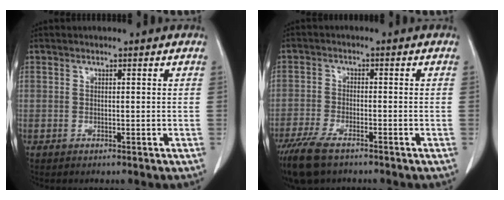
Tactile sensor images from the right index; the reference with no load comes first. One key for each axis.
{"total": 8.9, "fx": -6.3, "fy": 3.3, "fz": 5.4, "tx": -0.107, "ty": -0.018, "tz": -0.114}